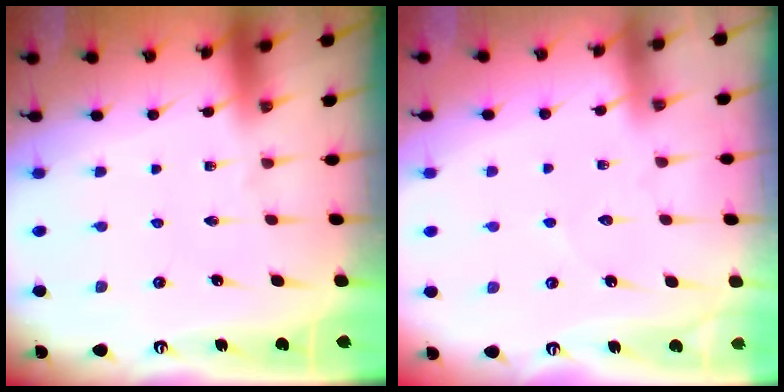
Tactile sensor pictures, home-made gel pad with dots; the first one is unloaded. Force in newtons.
{"total": 2.0, "press": 2.0, "slide": 0.2}